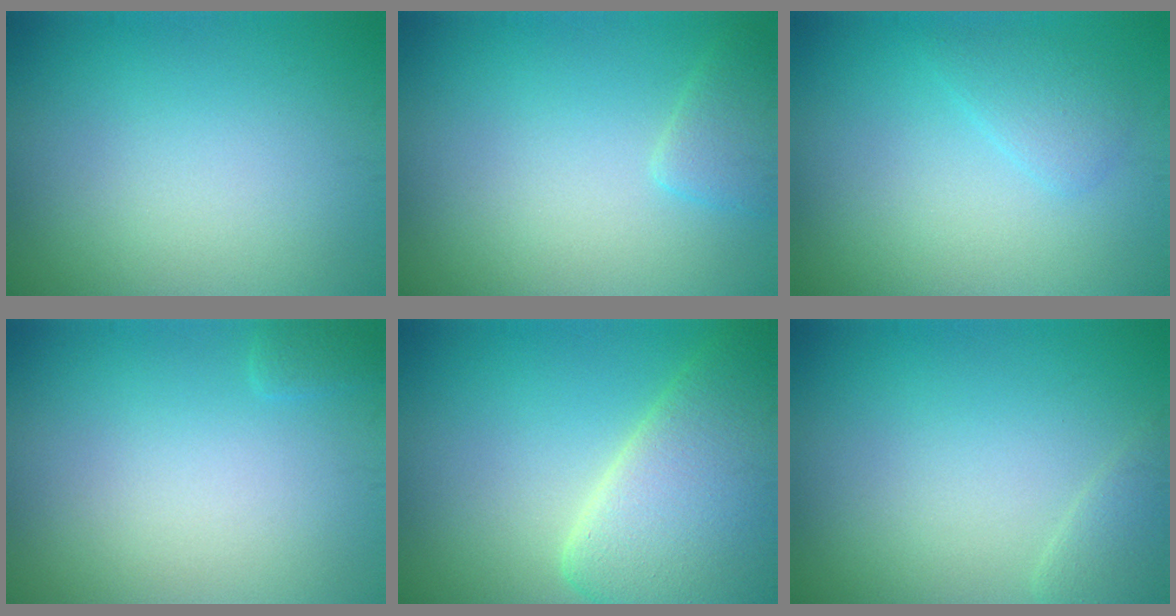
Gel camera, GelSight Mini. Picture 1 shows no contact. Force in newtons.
{"total": 1.8, "press": 1.8, "slide": 0.2}
{"total": 1.7, "press": 1.7, "slide": 0.1}
{"total": 0.7, "press": 0.7, "slide": 0.1}
{"total": 8.6, "press": 8.6, "slide": 0.7}
{"total": 1.4, "press": 1.4, "slide": 0.1}